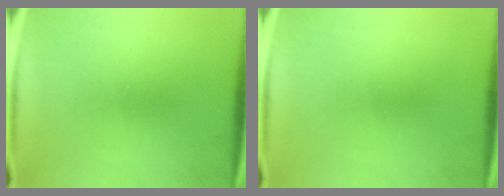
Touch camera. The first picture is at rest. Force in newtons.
{"total": 0.0}